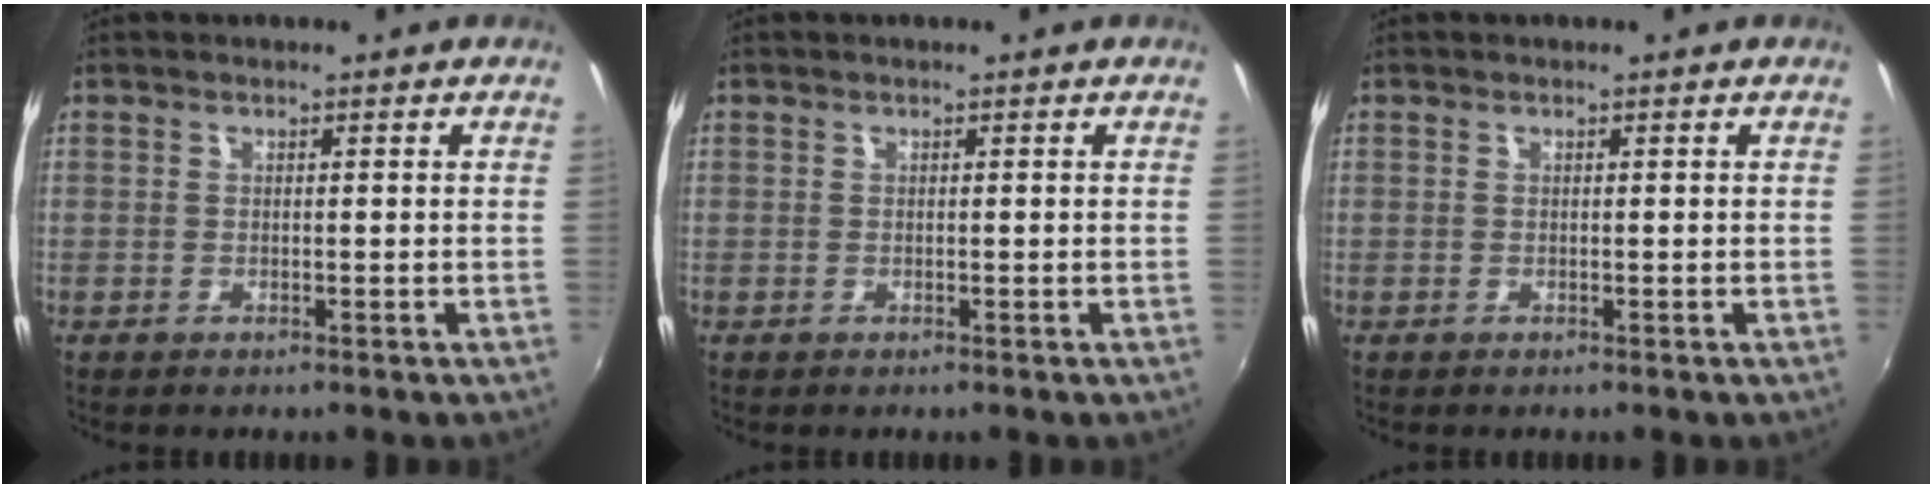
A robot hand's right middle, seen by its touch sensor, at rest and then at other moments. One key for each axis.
{"total": 0.0}
{"total": 0.0}